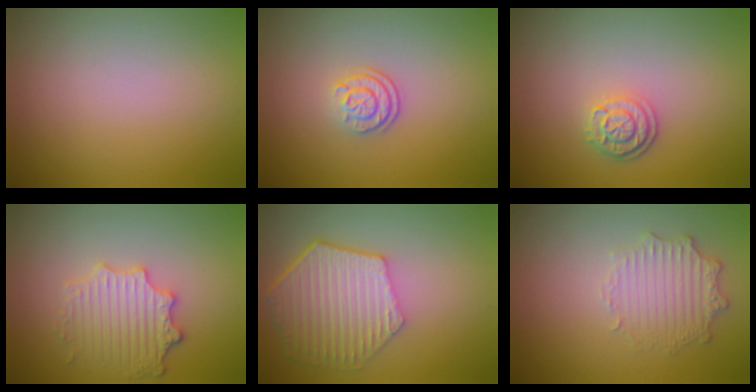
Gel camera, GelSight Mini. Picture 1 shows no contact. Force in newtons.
{"total": 2.3, "press": 1.7, "slide": 1.5}
{"total": 2.5, "press": 2.1, "slide": 1.3}
{"total": 3.8, "press": 3.2, "slide": 2.0}
{"total": 6.6, "press": 5.0, "slide": 4.3}
{"total": 2.5, "press": 2.3, "slide": 1.0}